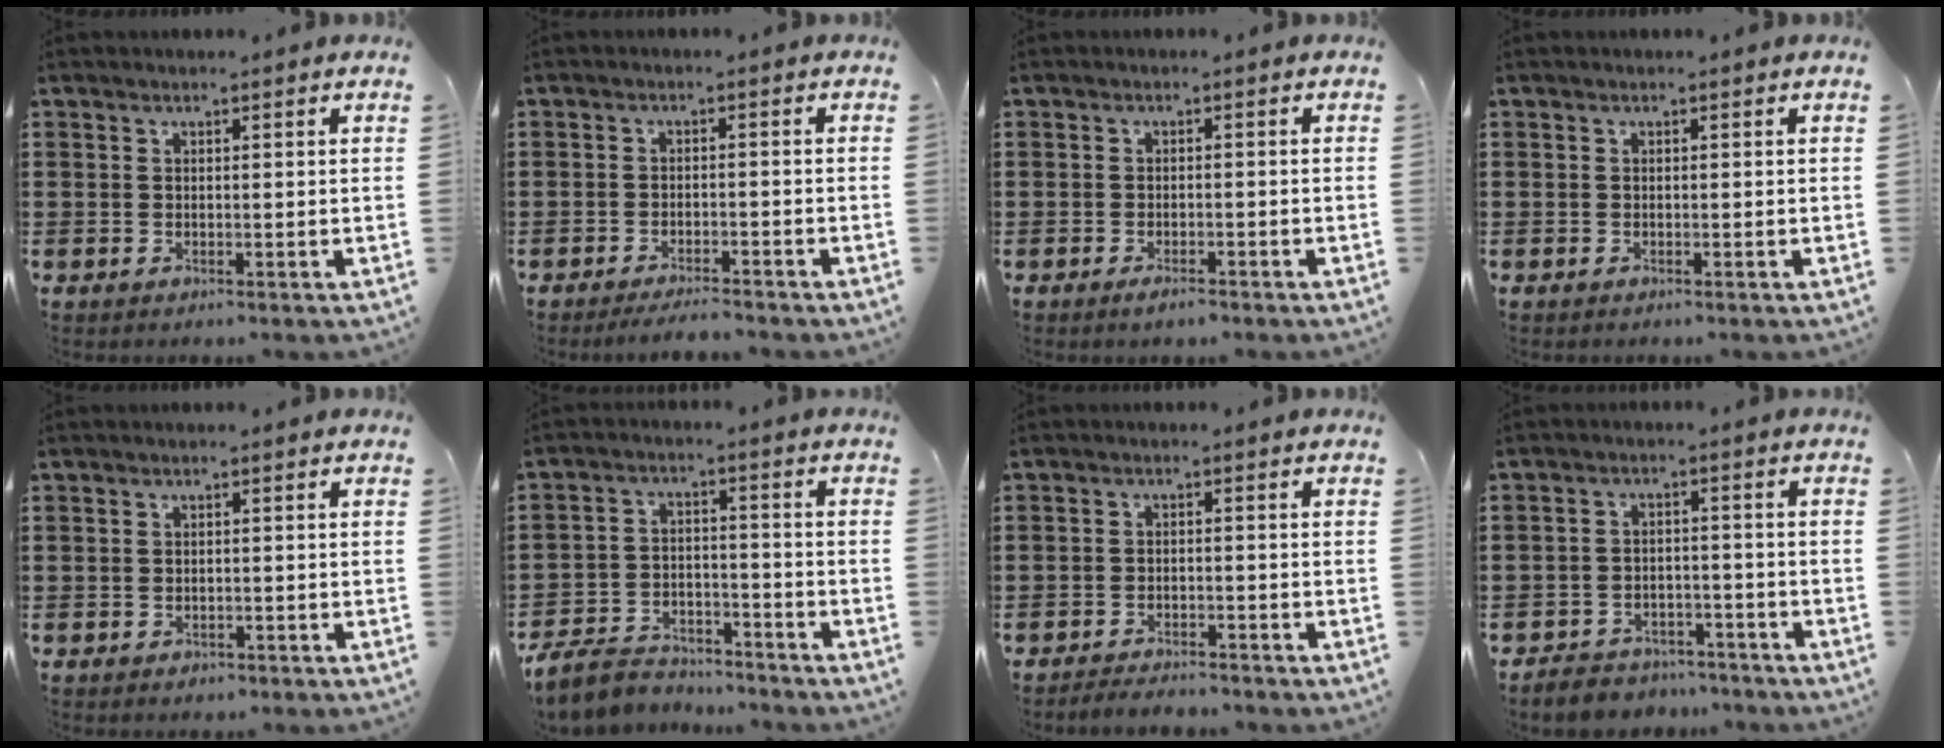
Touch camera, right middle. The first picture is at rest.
{"total": 2.6, "force": [-2.5, 0.1, 0.8], "torque": [-0.014, 0.002, -0.050]}
{"total": 1.5, "force": [-1.2, 0.3, 0.8], "torque": [-0.017, -0.005, -0.021]}
{"total": 0.0}
{"total": 0.6, "force": [-0.6, 0.3, 0.0], "torque": [-0.001, 0.003, -0.014]}
{"total": 5.8, "force": [-5.4, 1.7, 1.3], "torque": [-0.040, 0.004, -0.111]}
{"total": 2.6, "force": [-2.6, 0.2, 0.1], "torque": [-0.008, 0.001, -0.055]}
{"total": 4.0, "force": [-3.8, 1.0, -0.1], "torque": [-0.004, 0.008, -0.082]}